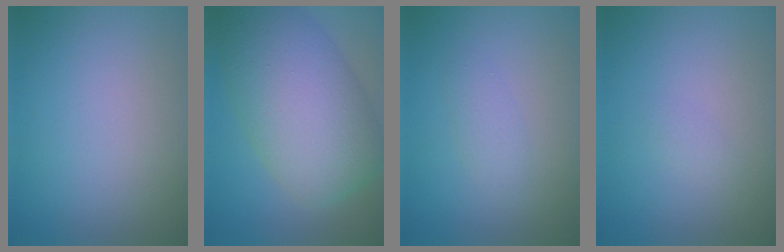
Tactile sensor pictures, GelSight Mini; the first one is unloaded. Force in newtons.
{"total": 11.2, "press": 11.2, "slide": 0.3}
{"total": 1.3, "press": 1.3, "slide": 0.1}
{"total": 0.6, "press": 0.6, "slide": 0.1}